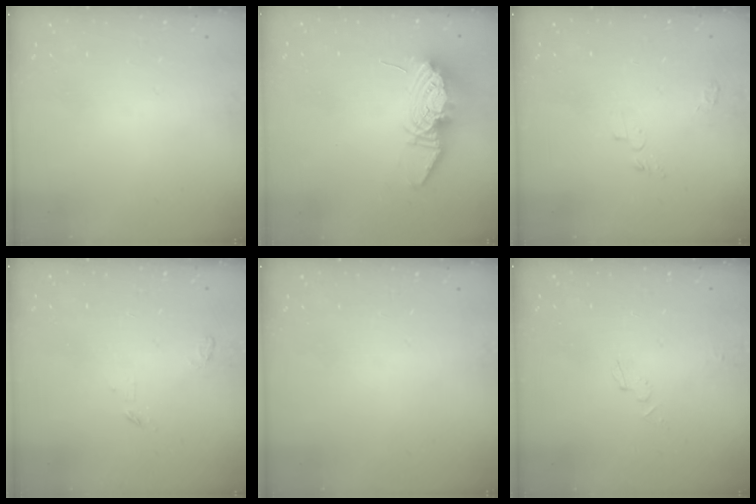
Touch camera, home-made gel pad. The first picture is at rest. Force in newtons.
{"total": 13.4, "press": 13.4, "slide": 1.2}
{"total": 4.0, "press": 4.0, "slide": 0.5}
{"total": 3.4, "press": 3.4, "slide": 0.4}
{"total": 0.0}
{"total": 2.8, "press": 2.8, "slide": 0.2}